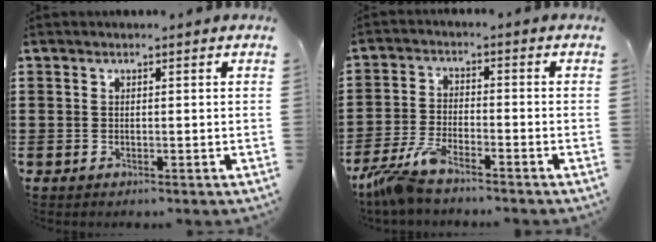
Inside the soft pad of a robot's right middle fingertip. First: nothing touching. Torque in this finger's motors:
{"motor_torque": [1.19, 0.27, 0.10, 0.13]}